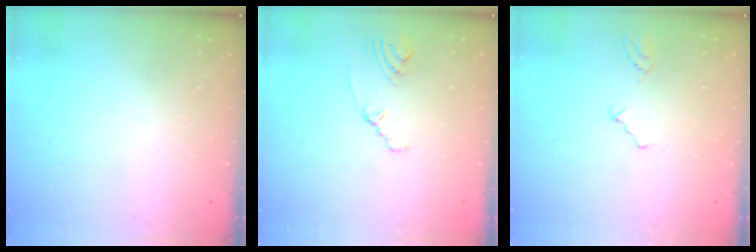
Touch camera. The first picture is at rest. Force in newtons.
{"total": 2.3, "press": 2.3, "slide": 0.4}
{"total": 2.1, "press": 1.8, "slide": 1.1}